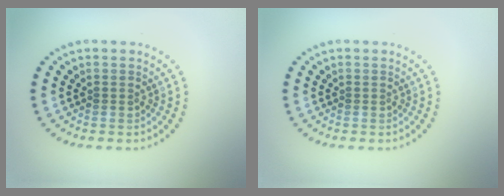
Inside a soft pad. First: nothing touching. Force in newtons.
{"total": 0.0}